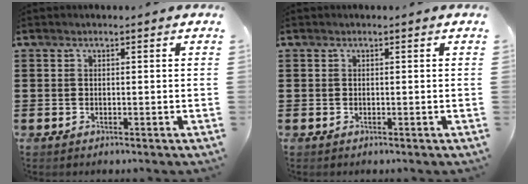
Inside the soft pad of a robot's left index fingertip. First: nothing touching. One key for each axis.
{"total": 0.0}